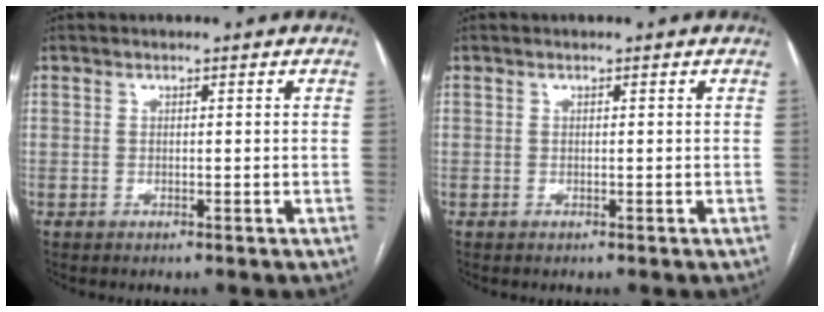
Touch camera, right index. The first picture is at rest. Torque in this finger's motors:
{"motor_torque": [-0.04, 0.04, 0.00, 0.01]}